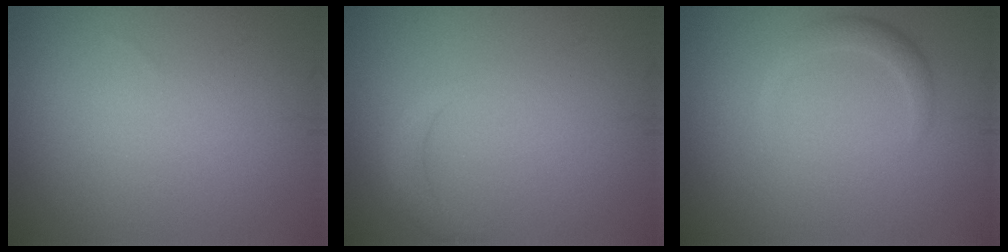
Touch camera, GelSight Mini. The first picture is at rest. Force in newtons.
{"total": 1.4, "press": 1.4, "slide": 0.2}
{"total": 1.5, "press": 1.5, "slide": 0.1}